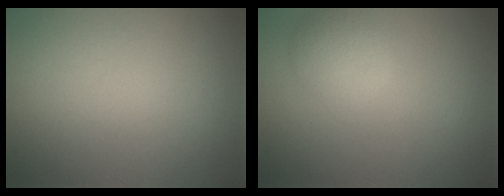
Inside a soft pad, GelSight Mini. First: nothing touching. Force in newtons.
{"total": 3.0, "press": 3.0, "slide": 0.1}